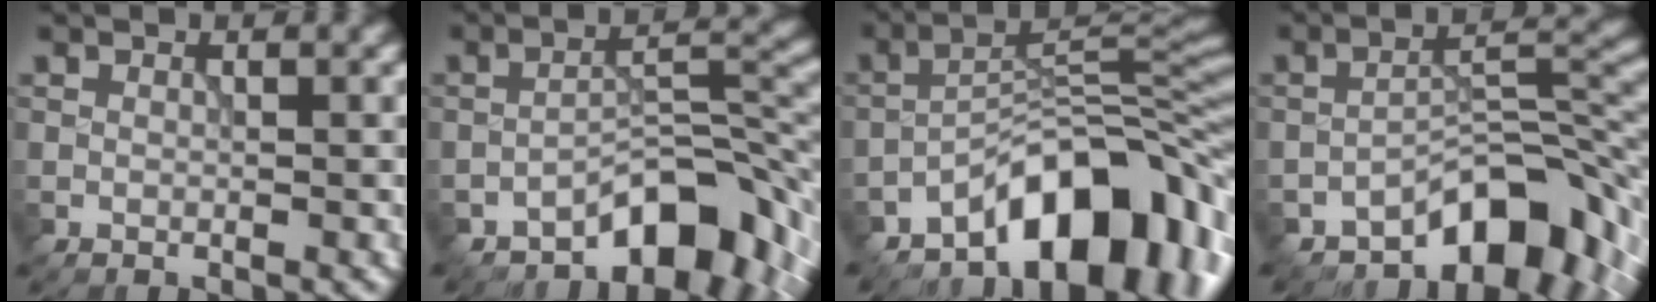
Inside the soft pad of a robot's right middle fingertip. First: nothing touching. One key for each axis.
{"total": 8.1, "fx": -5.3, "fy": 3.1, "fz": 5.2, "tx": -0.056, "ty": 0.011, "tz": -0.092}
{"total": 12.1, "fx": -7.4, "fy": 4.8, "fz": 8.3, "tx": -0.100, "ty": 0.012, "tz": -0.135}
{"total": 9.2, "fx": -6.0, "fy": 3.8, "fz": 5.8, "tx": -0.065, "ty": 0.009, "tz": -0.105}